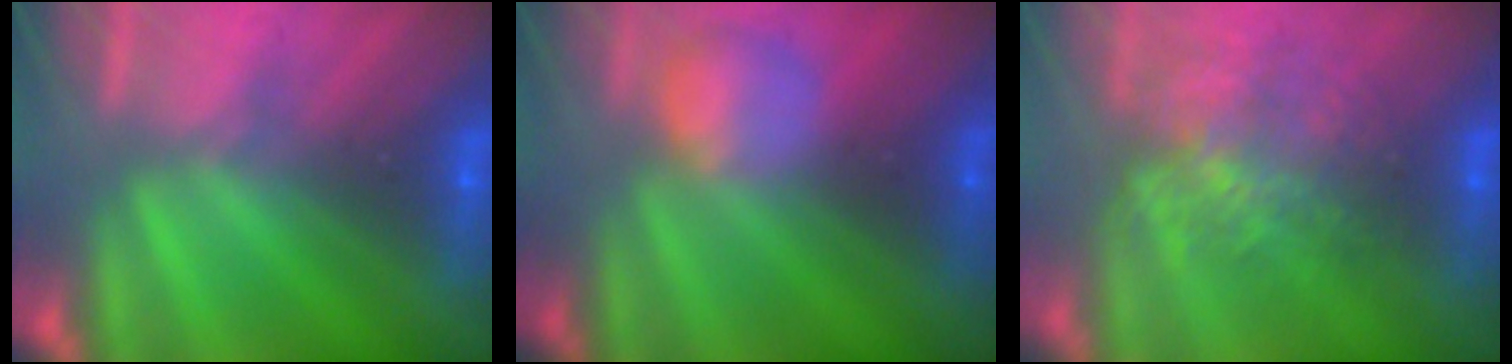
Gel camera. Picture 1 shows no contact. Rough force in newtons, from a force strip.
{"total": 2.4}
{"total": 10.5}